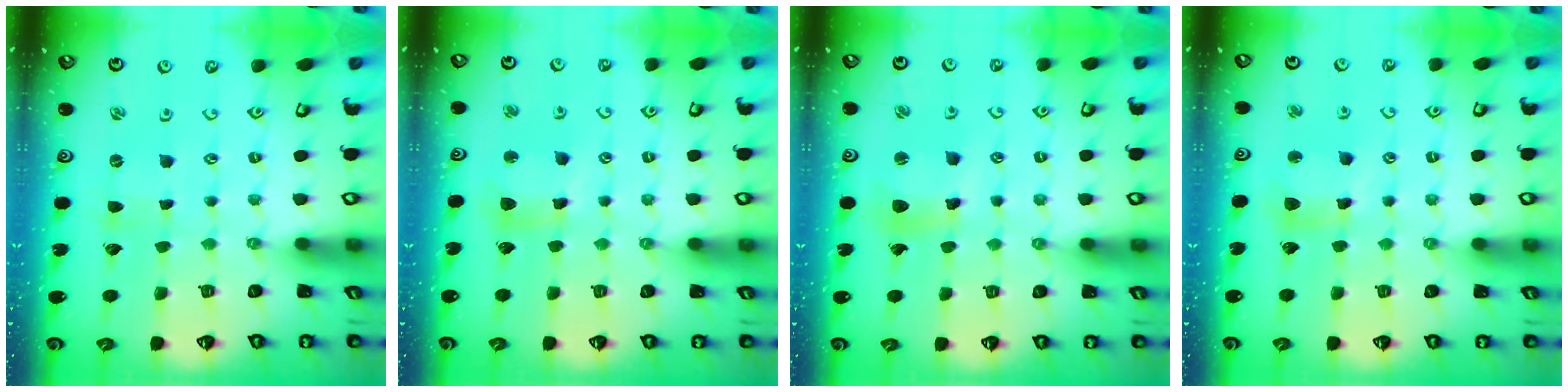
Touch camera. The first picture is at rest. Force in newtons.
{"total": 8.5, "press": 8.3, "slide": 1.4}
{"total": 8.2, "press": 8.2, "slide": 0.5}
{"total": 8.5, "press": 8.3, "slide": 1.4}